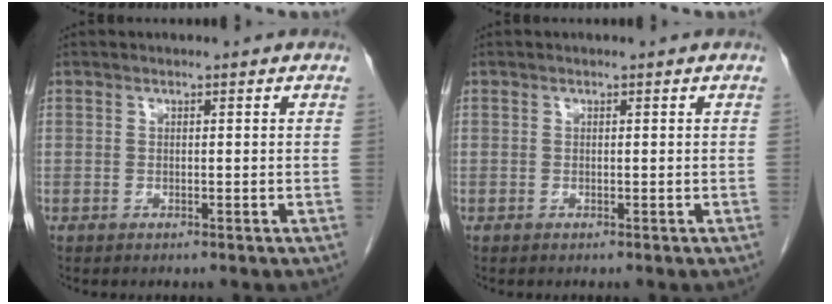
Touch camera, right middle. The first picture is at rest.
{"total": 0.0}